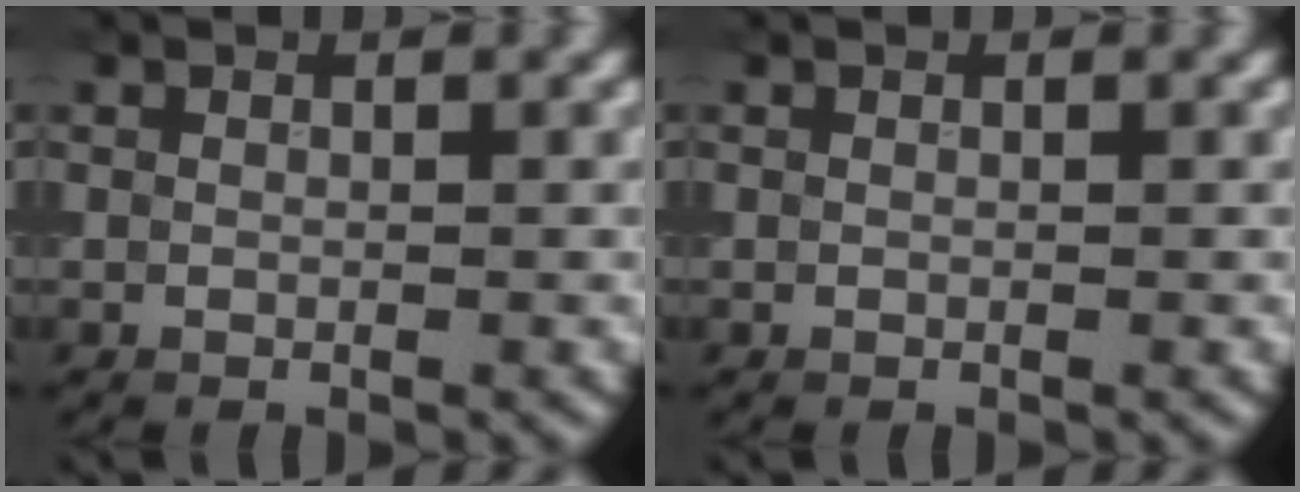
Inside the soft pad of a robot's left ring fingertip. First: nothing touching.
{"total": 0.0}